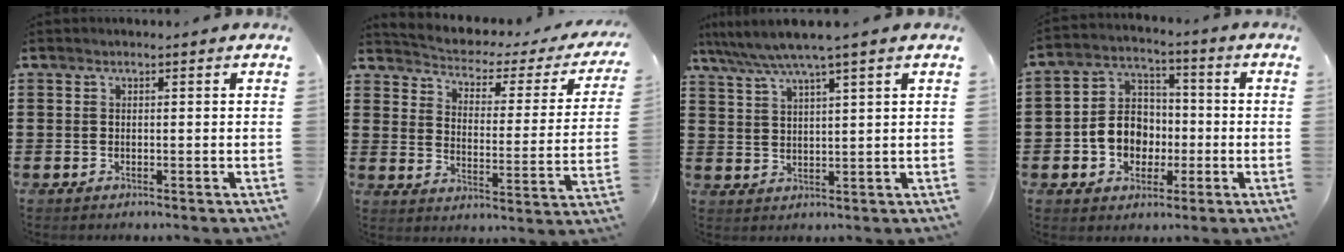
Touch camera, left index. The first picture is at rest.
{"total": 2.1, "force": [1.7, 0.8, 0.9], "torque": [-0.036, -0.026, 0.017]}
{"total": 4.8, "force": [3.5, -0.6, 3.2], "torque": [-0.072, -0.015, 0.058]}
{"total": 7.6, "force": [-2.0, 6.5, 3.5], "torque": [-0.083, 0.018, -0.040]}